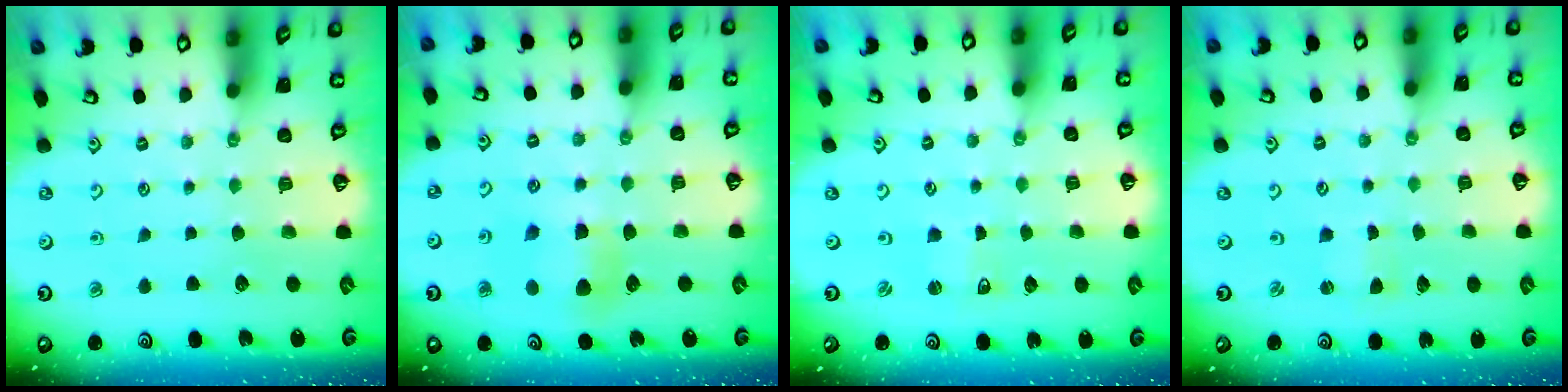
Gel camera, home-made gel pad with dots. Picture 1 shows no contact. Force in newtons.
{"total": 6.6, "press": 6.5, "slide": 0.6}
{"total": 1.4, "press": 1.4, "slide": 0.0}
{"total": 0.7, "press": 0.7, "slide": 0.2}